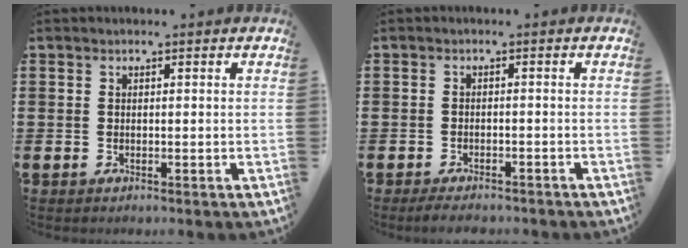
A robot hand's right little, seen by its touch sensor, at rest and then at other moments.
{"total": 1.7, "force": [-1.5, 0.2, 0.6], "torque": [-0.013, 0.002, -0.031]}